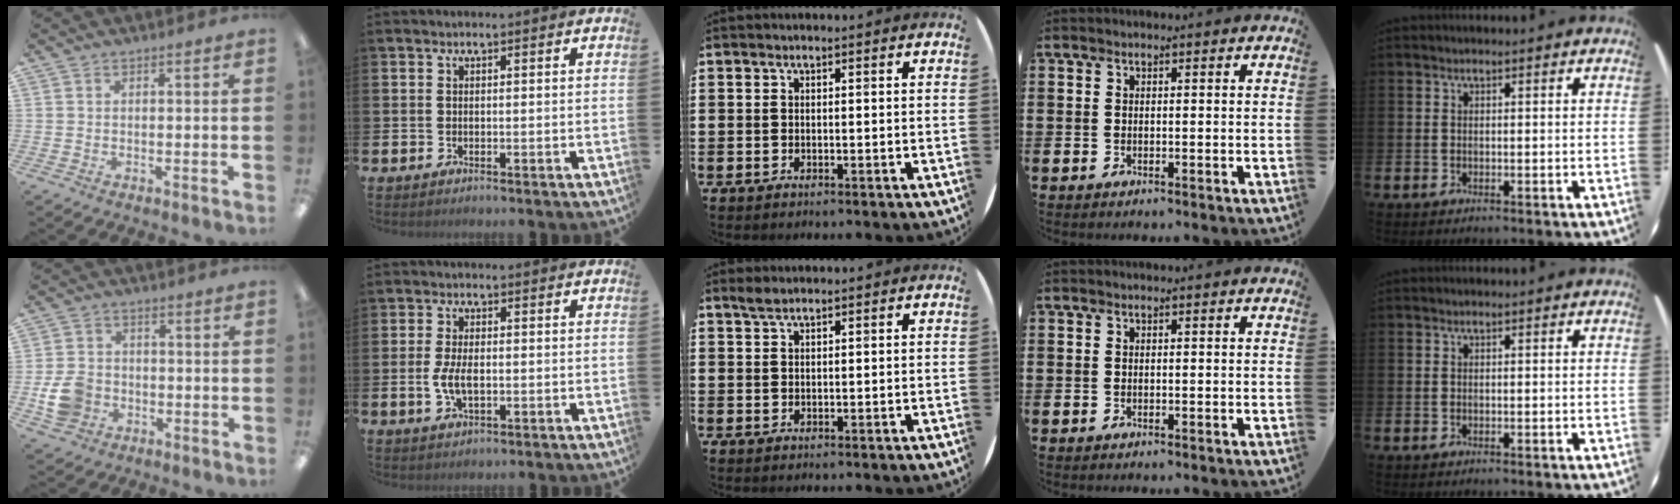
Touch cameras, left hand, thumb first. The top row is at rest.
{"thumb": {"total": 7.9, "force": [-2.4, 6.4, 3.9], "torque": [-0.073, 0.011, -0.044]}, "index": {"total": 3.8, "force": [-0.3, 1.8, 3.4], "torque": [-0.068, 0.003, -0.009]}, "middle": {"total": 1.5, "force": [1.3, 0.3, 0.6], "torque": [-0.014, 0.002, 0.025]}}